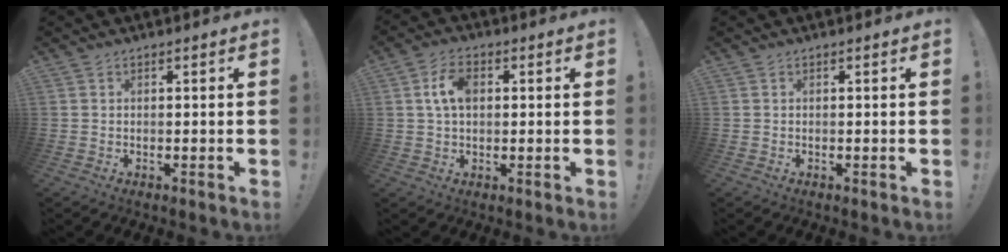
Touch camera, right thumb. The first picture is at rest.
{"total": 7.2, "force": [1.4, 4.4, 5.5], "torque": [-0.097, 0.011, 0.027]}
{"total": 0.0}